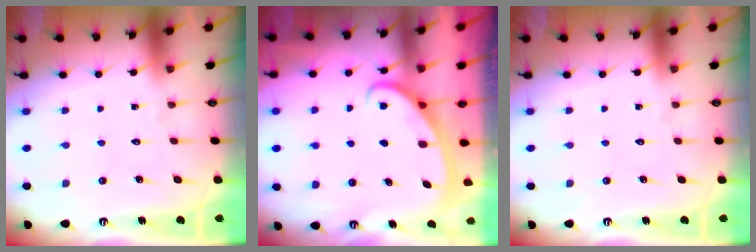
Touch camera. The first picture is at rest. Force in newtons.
{"total": 2.9, "press": 2.9, "slide": 0.4}
{"total": 0.0}